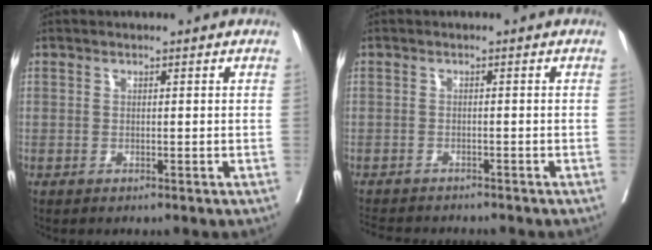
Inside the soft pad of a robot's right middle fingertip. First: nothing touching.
{"total": 7.6, "force": [-7.1, 1.3, 2.3], "torque": [-0.038, -0.011, -0.104]}